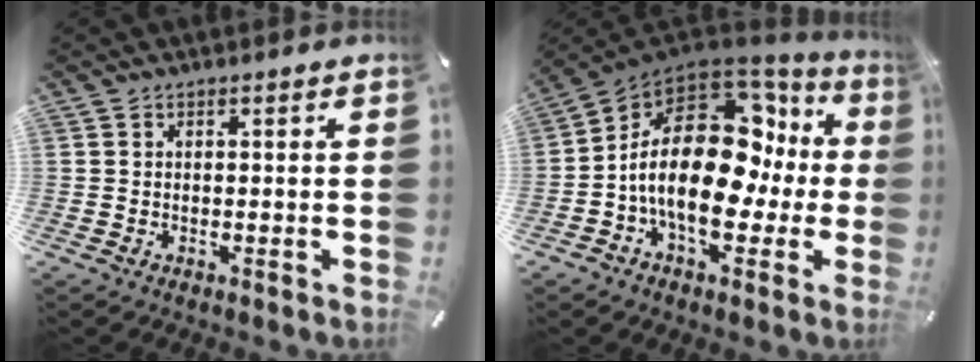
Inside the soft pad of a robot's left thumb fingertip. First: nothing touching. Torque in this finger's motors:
{"motor_torque": [1.79, 2.67, 2.77, 0.00, 0.34]}